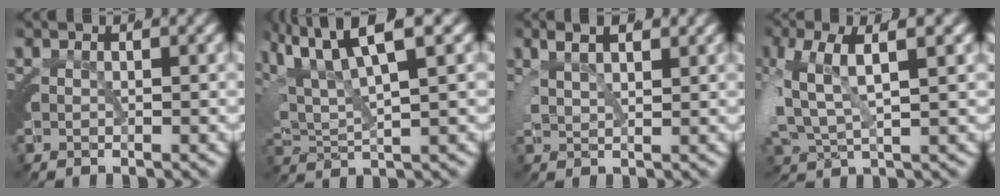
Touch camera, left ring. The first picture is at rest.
{"total": 6.9, "force": [3.2, 4.0, 4.6], "torque": [-0.106, 0.008, 0.048]}
{"total": 3.5, "force": [1.8, 2.4, 2.0], "torque": [-0.040, 0.004, 0.026]}
{"total": 4.6, "force": [0.1, 2.8, 3.7], "torque": [-0.100, -0.009, 0.010]}